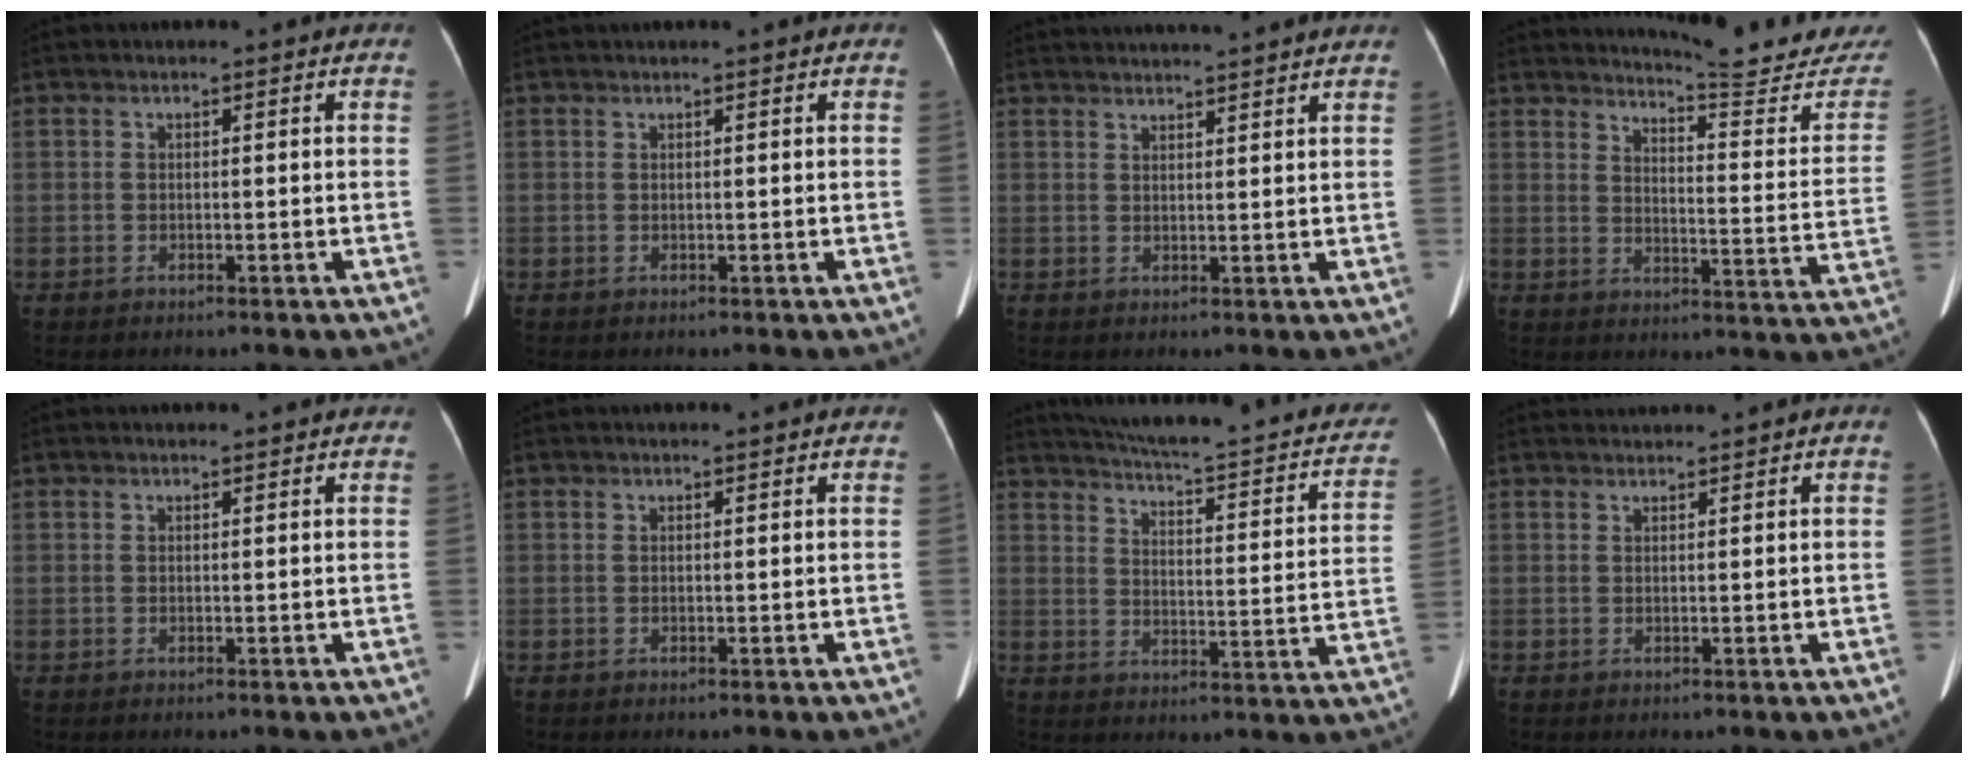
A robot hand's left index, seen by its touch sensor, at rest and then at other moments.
{"total": 0.9, "force": [0.8, -0.2, 0.5], "torque": [-0.009, 0.017, 0.021]}
{"total": 10.5, "force": [9.8, -0.4, 3.7], "torque": [-0.059, 0.027, 0.123]}
{"total": 18.8, "force": [18.2, 0.4, 4.6], "torque": [-0.057, -0.114, 0.209]}
{"total": 3.1, "force": [2.9, 0.4, 1.0], "torque": [-0.015, 0.020, 0.033]}
{"total": 2.4, "force": [2.2, 0.2, 0.8], "torque": [-0.011, 0.018, 0.026]}
{"total": 24.1, "force": [20.0, 4.6, 12.7], "torque": [-0.178, -0.014, 0.238]}
{"total": 1.7, "force": [1.6, -0.5, -0.2], "torque": [-0.002, 0.013, 0.038]}